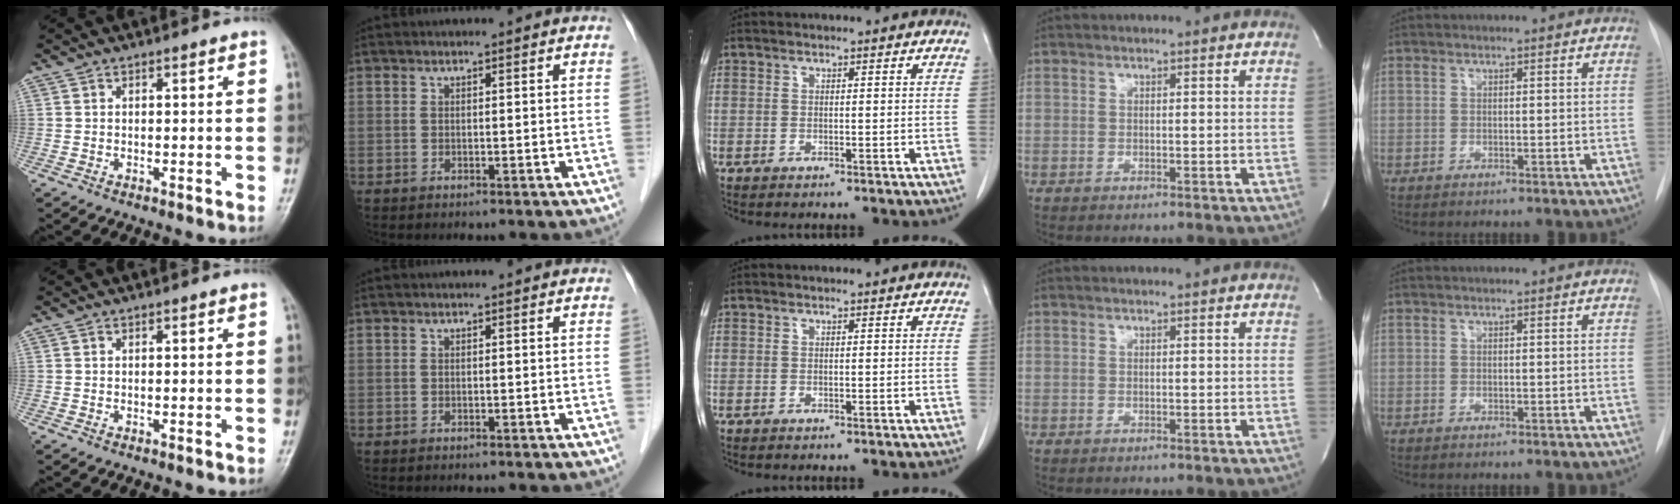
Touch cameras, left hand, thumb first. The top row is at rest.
{}